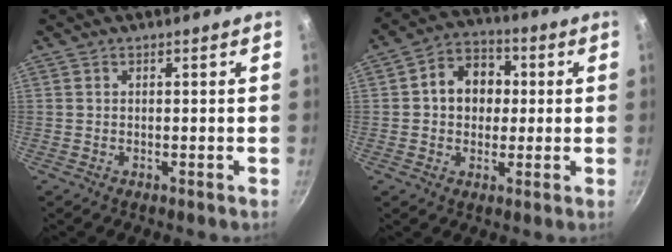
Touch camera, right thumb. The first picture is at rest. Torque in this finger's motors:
{"motor_torque": [-0.22, 0.47, 0.07, -0.06, 0.00]}